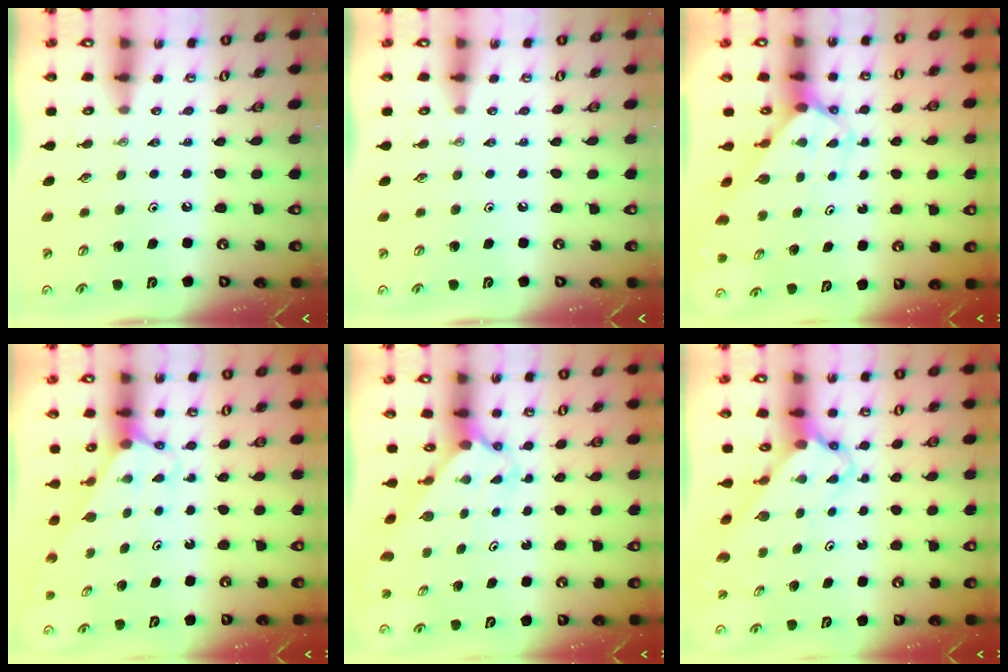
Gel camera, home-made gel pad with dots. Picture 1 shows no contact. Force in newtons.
{"total": 0.0}
{"total": 2.3, "press": 2.3, "slide": 0.2}
{"total": 2.7, "press": 2.7, "slide": 0.2}
{"total": 2.3, "press": 2.3, "slide": 0.2}
{"total": 2.7, "press": 2.7, "slide": 0.2}